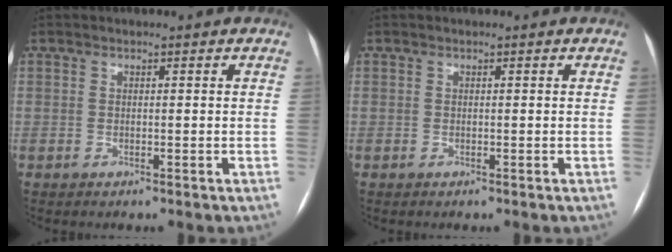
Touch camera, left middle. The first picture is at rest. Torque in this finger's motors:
{"motor_torque": [0.17, -0.37, 0.05, 0.00]}